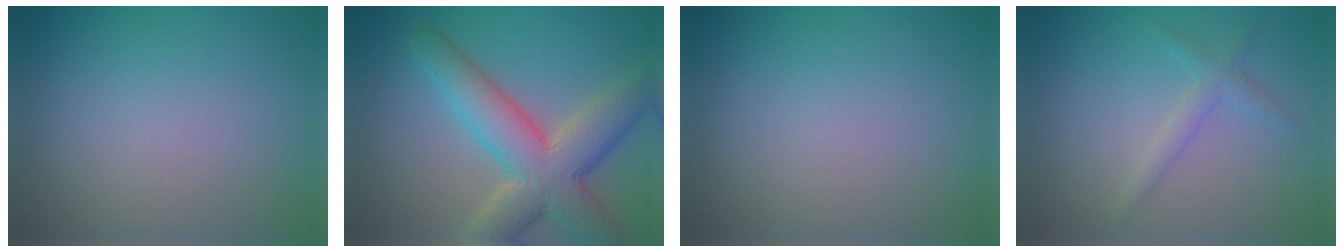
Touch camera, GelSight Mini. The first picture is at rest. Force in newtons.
{"total": 8.8, "press": 8.8, "slide": 0.4}
{"total": 0.0}
{"total": 1.7, "press": 1.7, "slide": 0.1}